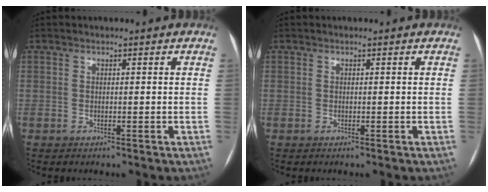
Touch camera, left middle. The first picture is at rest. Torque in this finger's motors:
{"motor_torque": [0.01, 0.01, 0.00, 0.00]}